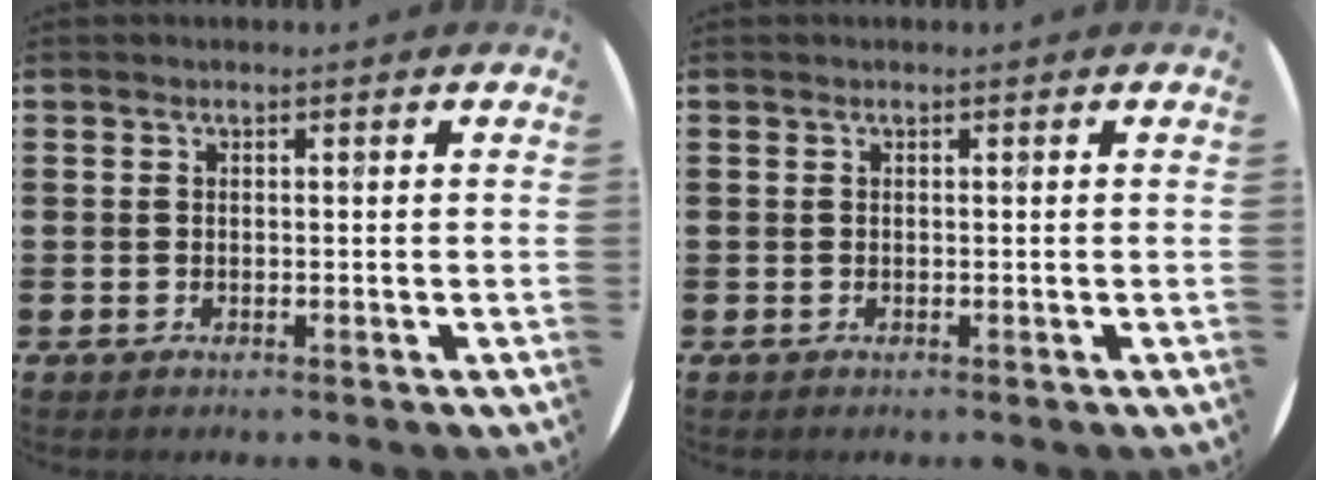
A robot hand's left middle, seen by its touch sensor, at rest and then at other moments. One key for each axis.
{"total": 0.0}